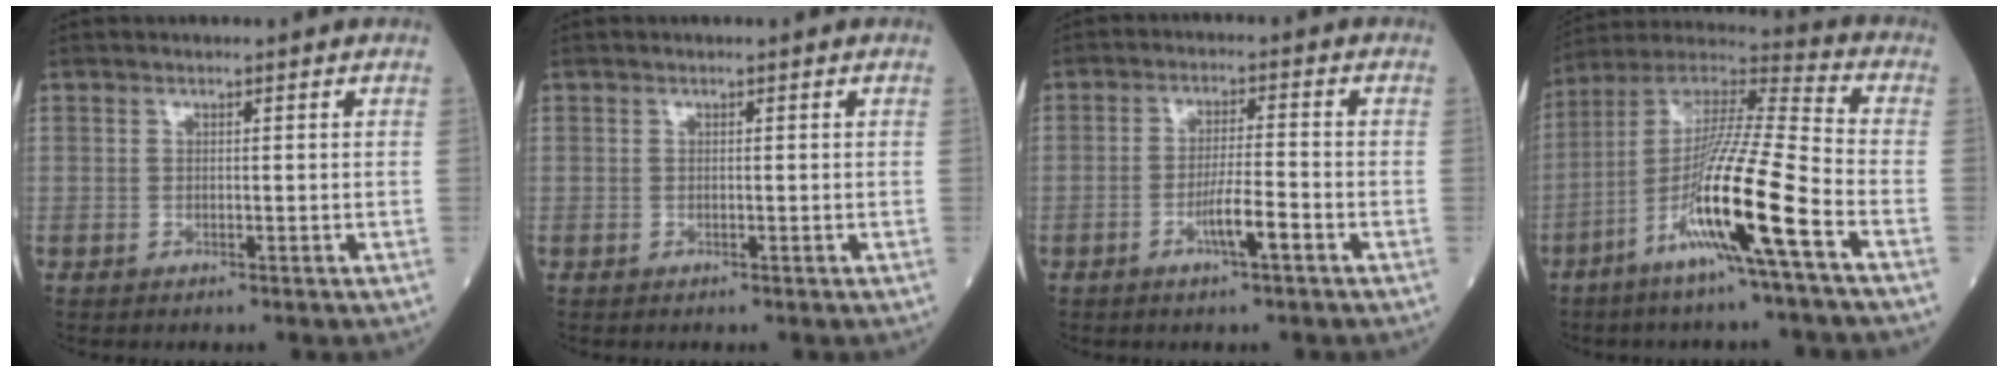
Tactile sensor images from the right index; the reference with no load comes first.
{"total": 0.0}
{"total": 4.7, "force": [-2.2, 0.0, 4.1], "torque": [-0.077, -0.004, -0.041]}
{"total": 16.4, "force": [-6.7, -1.0, 14.9], "torque": [-0.288, -0.013, -0.129]}